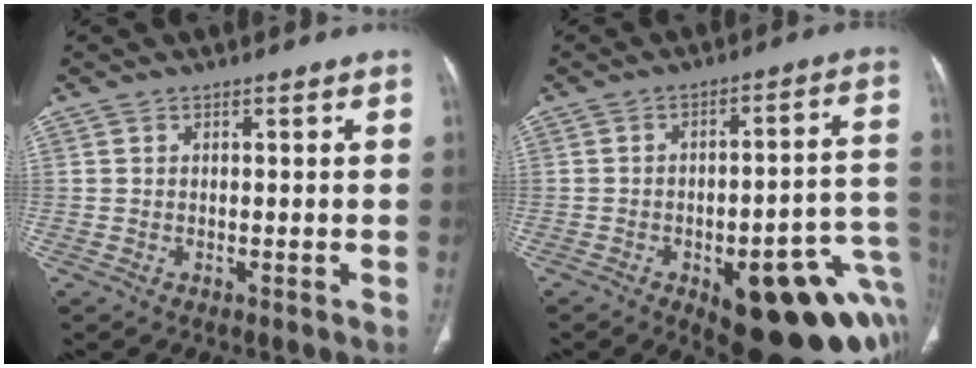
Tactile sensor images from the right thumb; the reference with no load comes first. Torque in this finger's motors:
{"motor_torque": [3.19, 1.82, 1.29, -1.48, 0.09]}